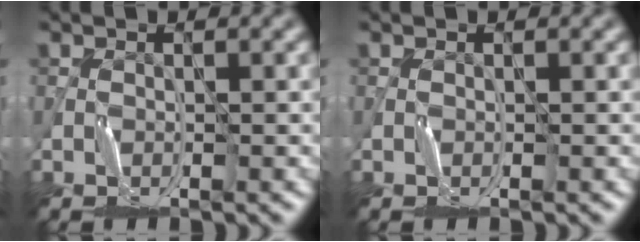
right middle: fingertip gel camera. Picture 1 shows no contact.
{"total": 0.0}